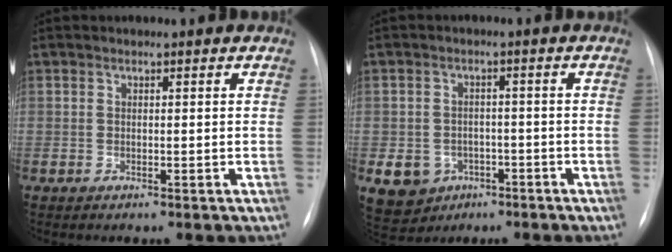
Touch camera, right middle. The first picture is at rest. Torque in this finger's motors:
{"motor_torque": [0.63, -0.68, 0.34, 0.05]}